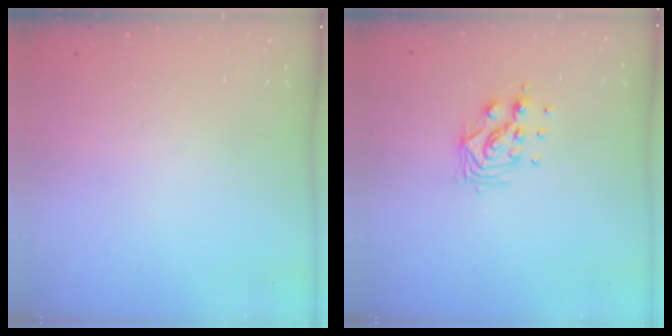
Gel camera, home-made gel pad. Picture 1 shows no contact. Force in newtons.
{"total": 8.8, "press": 8.7, "slide": 0.9}